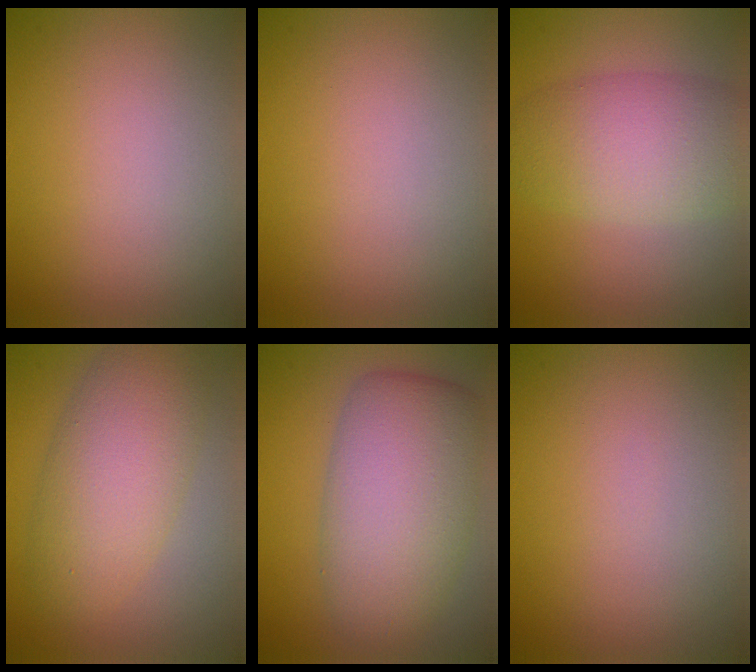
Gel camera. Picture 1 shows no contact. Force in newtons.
{"total": 0.0}
{"total": 6.4, "press": 6.4, "slide": 0.3}
{"total": 6.6, "press": 6.6, "slide": 0.2}
{"total": 9.9, "press": 9.9, "slide": 0.2}
{"total": 0.0}